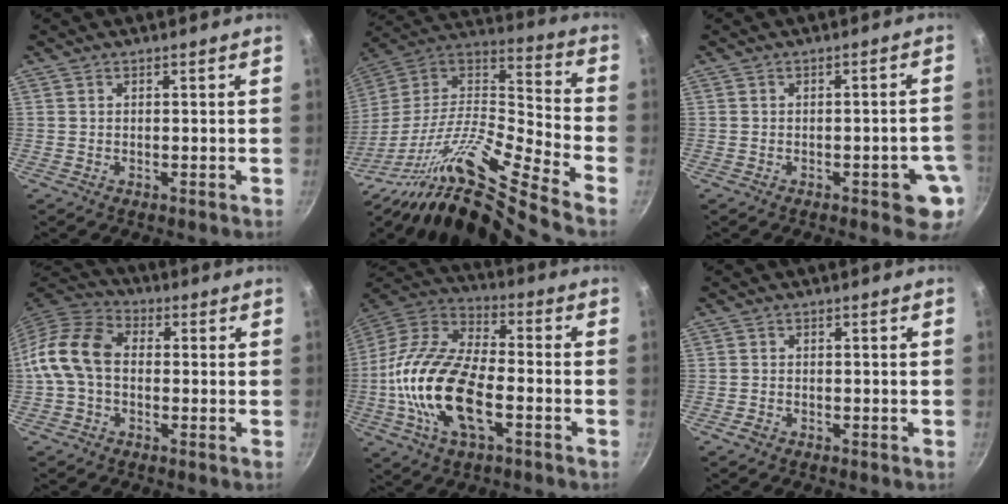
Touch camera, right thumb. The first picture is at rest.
{"total": 26.1, "force": [-16.3, 4.5, 19.8], "torque": [-0.299, 0.079, -0.307]}
{"total": 6.3, "force": [-2.2, 2.6, 5.4], "torque": [-0.041, 0.017, -0.021]}
{"total": 11.4, "force": [-0.5, 8.0, 8.0], "torque": [-0.139, 0.032, -0.030]}
{"total": 20.7, "force": [-5.2, 9.9, 17.4], "torque": [-0.329, 0.035, -0.115]}
{"total": 1.3, "force": [-0.9, 0.8, 0.6], "torque": [-0.018, 0.011, -0.018]}